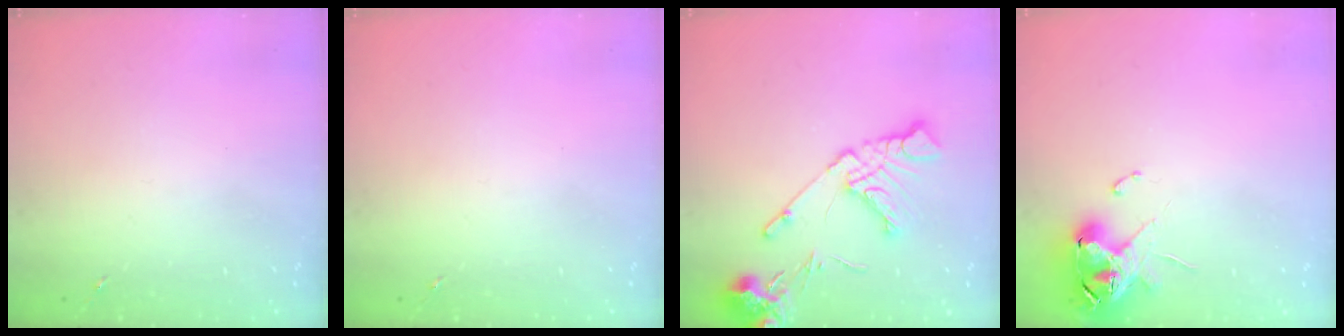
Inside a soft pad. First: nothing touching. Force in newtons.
{"total": 0.0}
{"total": 15.5, "press": 15.4, "slide": 2.0}
{"total": 11.5, "press": 11.4, "slide": 1.5}